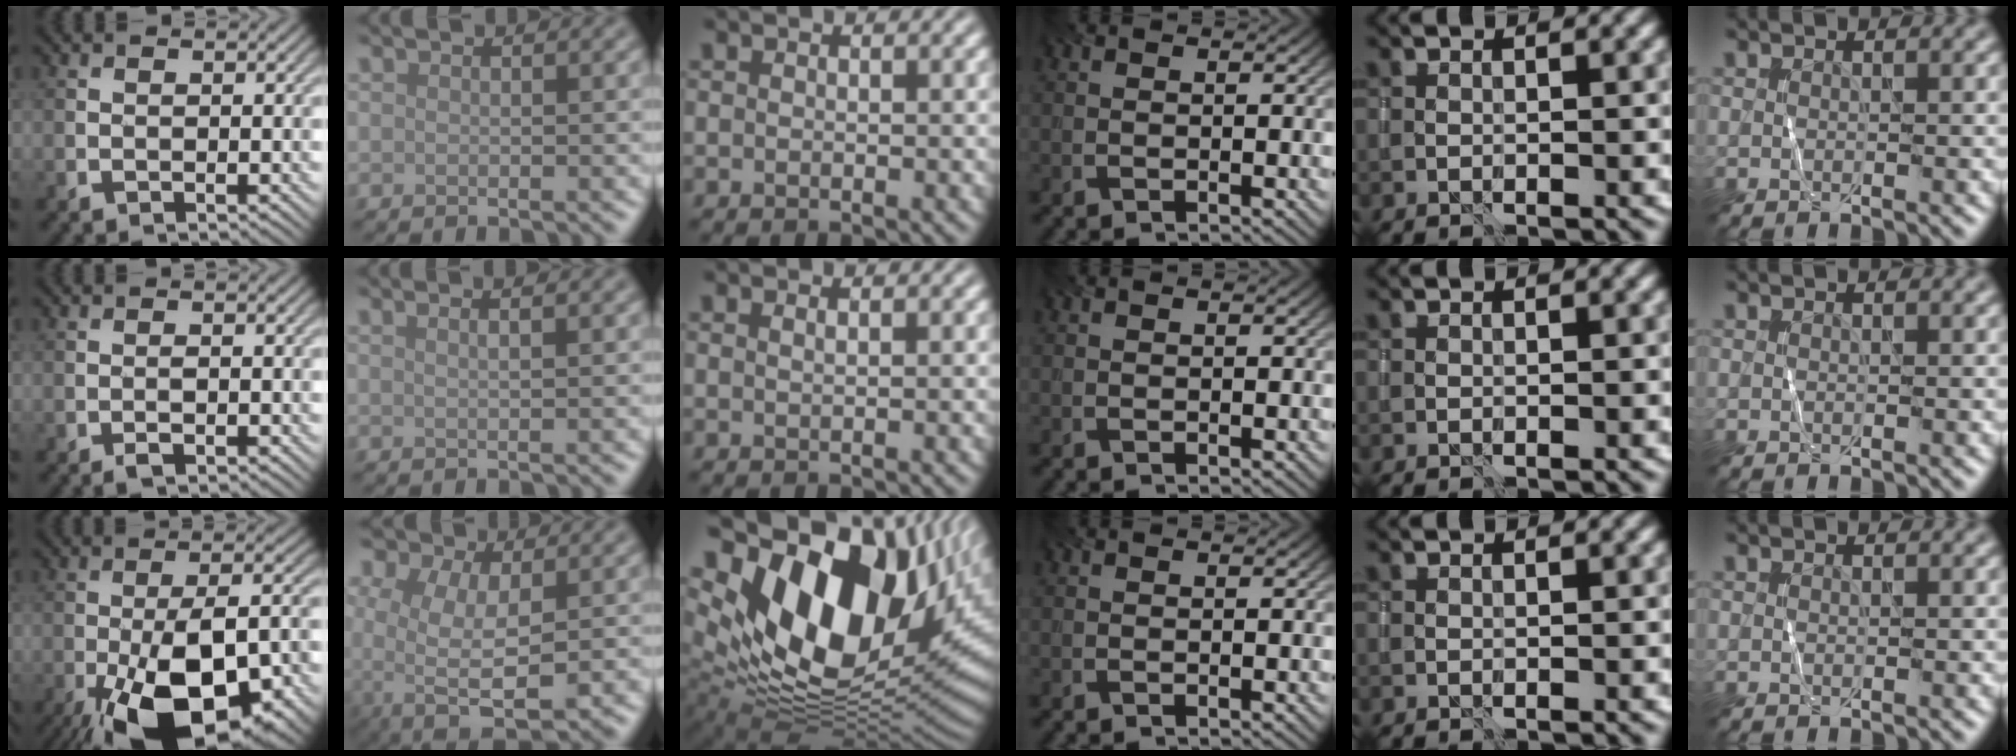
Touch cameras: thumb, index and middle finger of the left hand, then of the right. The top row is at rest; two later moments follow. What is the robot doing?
{"motion": "wrap", "object": "sponge"}